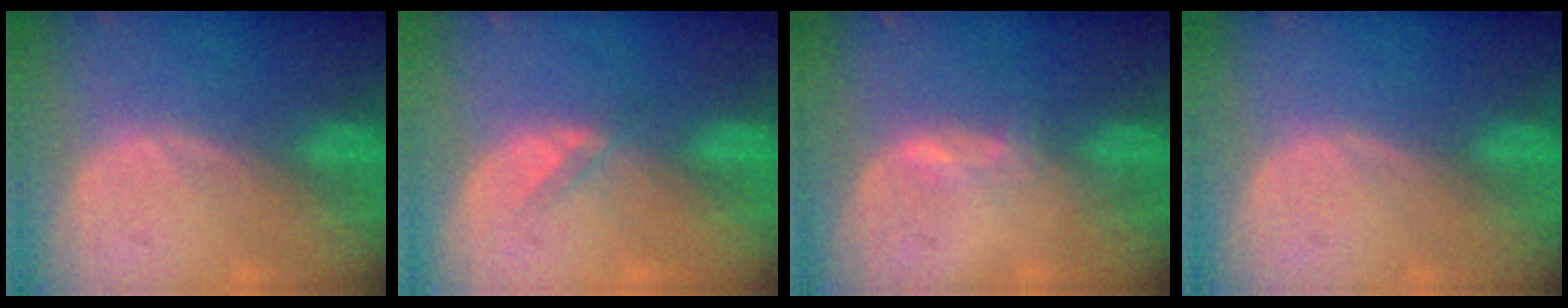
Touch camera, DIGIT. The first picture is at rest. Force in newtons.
{"total": 1.8, "press": 1.4, "slide": 1.0}
{"total": 1.6, "press": 1.5, "slide": 0.6}
{"total": 0.0}